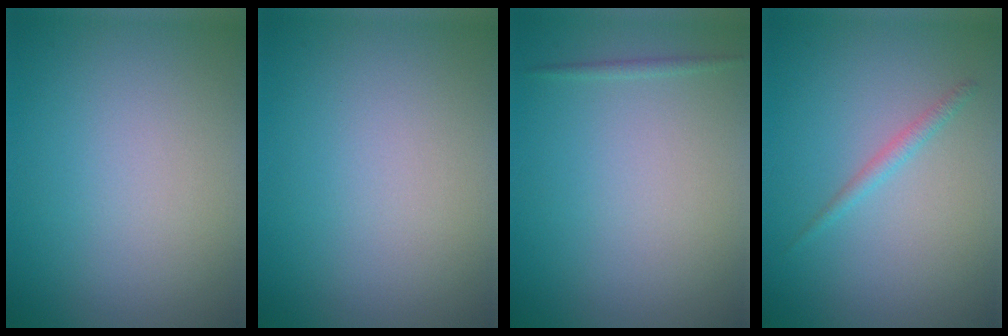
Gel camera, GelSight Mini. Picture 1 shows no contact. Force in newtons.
{"total": 0.0}
{"total": 0.6, "press": 0.6, "slide": 0.0}
{"total": 1.1, "press": 1.1, "slide": 0.1}